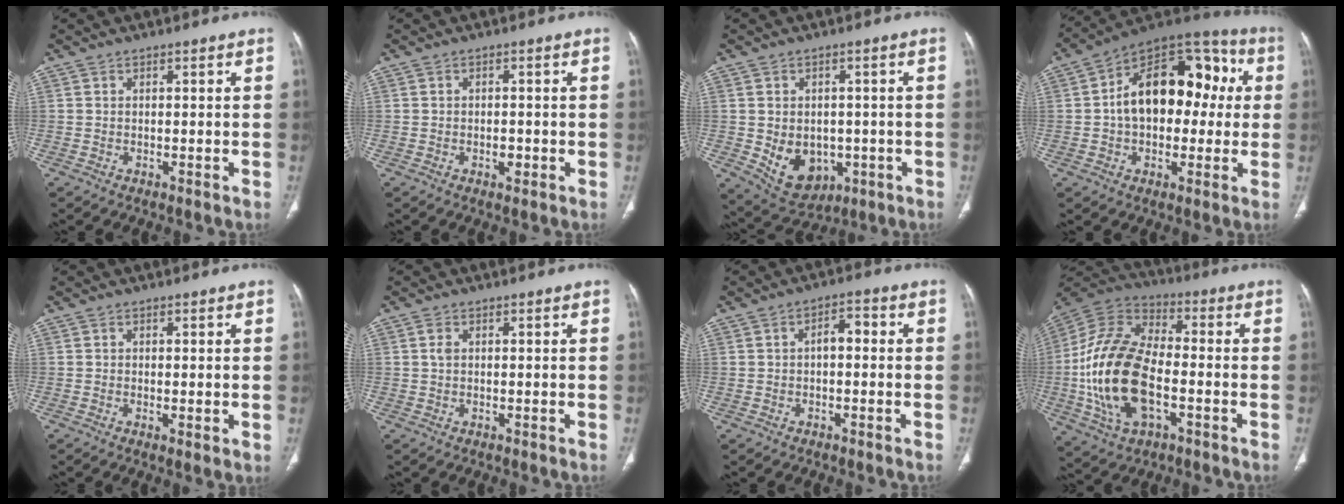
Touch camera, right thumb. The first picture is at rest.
{"total": 0.7, "force": [-0.4, 0.4, 0.4], "torque": [-0.007, 0.001, -0.006]}
{"total": 9.7, "force": [-2.1, 7.5, 5.9], "torque": [-0.068, 0.003, -0.008]}
{"total": 20.9, "force": [2.0, 13.2, 16.1], "torque": [-0.205, 0.049, 0.023]}
{"total": 1.7, "force": [-0.1, 0.5, 1.6], "torque": [-0.032, -0.009, -0.003]}
{"total": 1.2, "force": [0.2, 0.7, 0.9], "torque": [-0.017, 0.000, 0.002]}
{"total": 3.4, "force": [-0.1, 1.9, 2.8], "torque": [-0.036, 0.017, -0.009]}
{"total": 21.8, "force": [-3.8, 12.1, 17.7], "torque": [-0.355, 0.019, -0.070]}